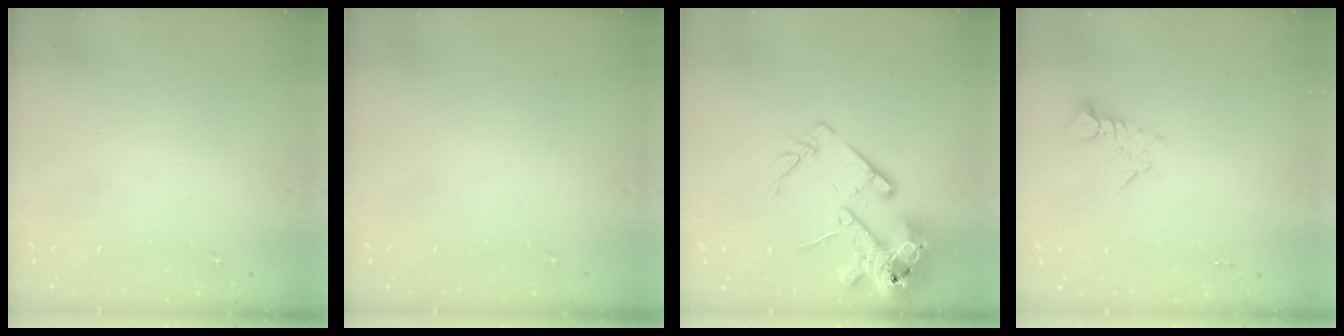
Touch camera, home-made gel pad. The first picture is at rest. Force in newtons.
{"total": 0.0}
{"total": 16.1, "press": 15.9, "slide": 2.4}
{"total": 4.2, "press": 4.2, "slide": 0.2}